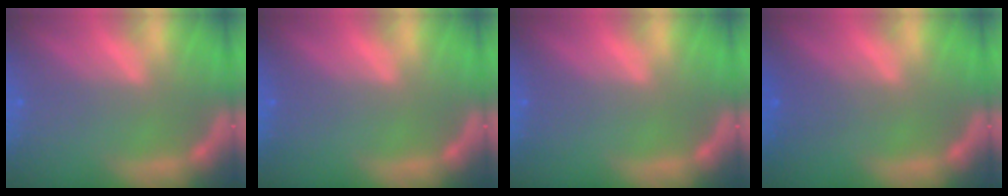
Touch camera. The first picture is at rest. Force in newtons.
{"total": 0.0}
{"total": 0.0}
{"total": 1.9}